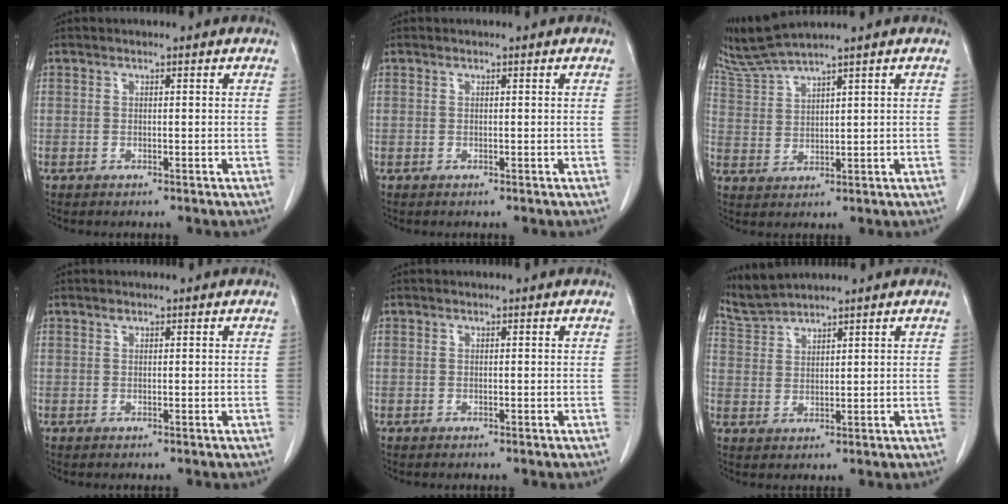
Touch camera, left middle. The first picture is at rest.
{"total": 0.0}
{"total": 5.4, "force": [5.0, -1.5, 1.5], "torque": [-0.047, -0.003, 0.111]}
{"total": 0.0}
{"total": 0.0}
{"total": 3.9, "force": [3.8, -0.8, -0.2], "torque": [-0.007, 0.005, 0.085]}